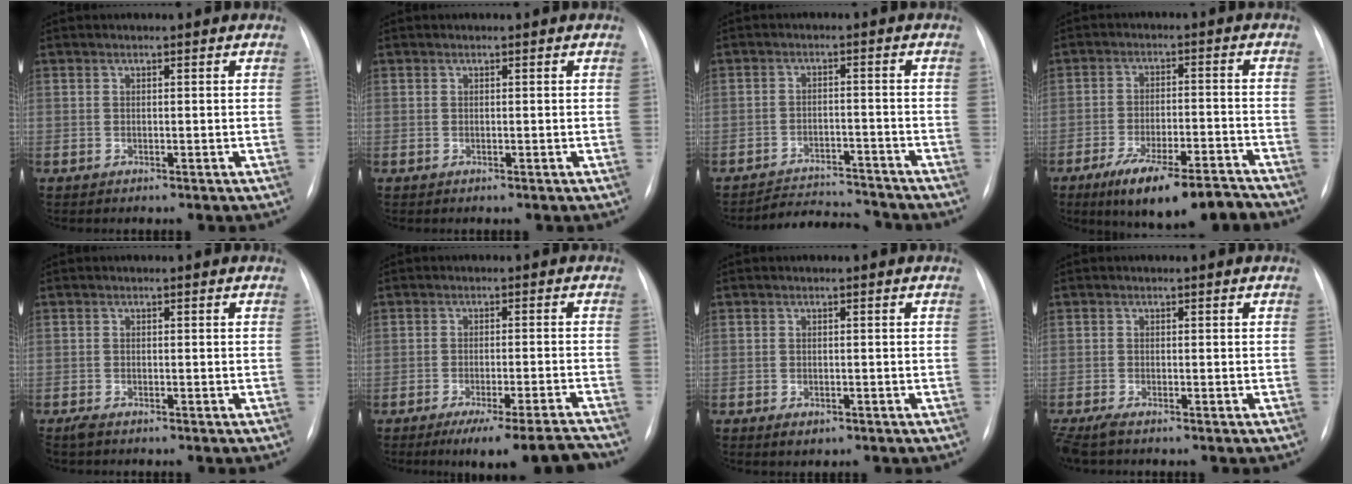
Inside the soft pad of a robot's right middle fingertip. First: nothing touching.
{"total": 0.0}
{"total": 6.9, "force": [-6.8, 1.0, -0.5], "torque": [0.009, 0.009, -0.107]}
{"total": 13.2, "force": [-10.2, 2.8, 7.8], "torque": [-0.117, 0.002, -0.163]}
{"total": 1.5, "force": [-1.2, 0.4, 0.8], "torque": [-0.020, -0.005, -0.020]}
{"total": 10.7, "force": [-9.5, -1.3, 4.7], "torque": [-0.049, -0.001, -0.141]}
{"total": 1.7, "force": [-0.9, 1.0, 0.9], "torque": [-0.013, 0.001, -0.005]}
{"total": 2.9, "force": [-2.3, 0.5, 1.8], "torque": [-0.038, -0.011, -0.041]}